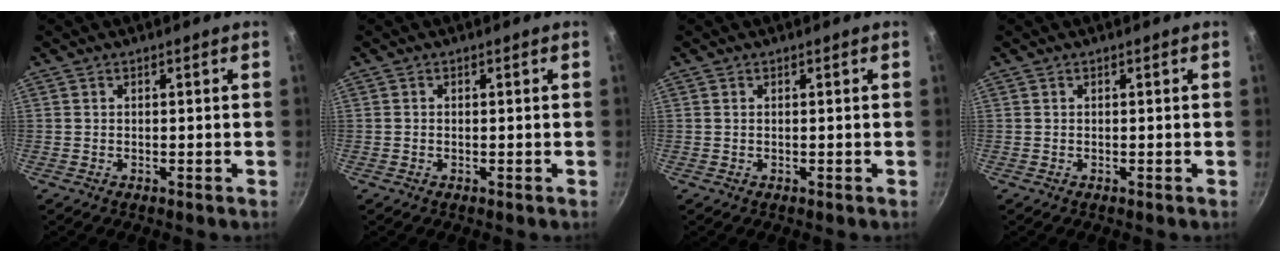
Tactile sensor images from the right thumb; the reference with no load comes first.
{"total": 0.0}
{"total": 0.0}
{"total": 0.0}